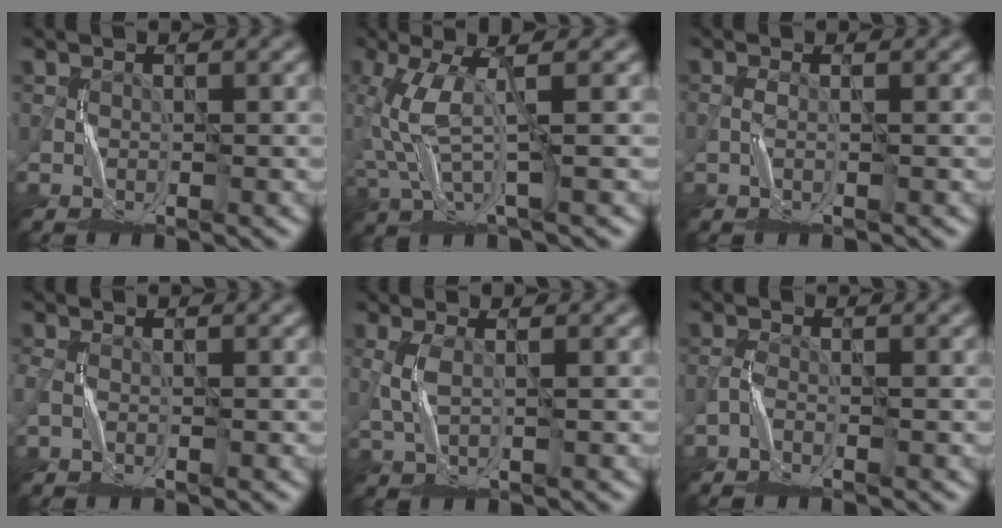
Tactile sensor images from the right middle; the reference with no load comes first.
{"total": 5.3, "force": [0.4, 1.5, 5.0], "torque": [-0.137, -0.003, 0.013]}
{"total": 0.7, "force": [-0.4, -0.1, 0.5], "torque": [-0.015, 0.003, -0.007]}
{"total": 1.1, "force": [-0.5, 0.5, 0.8], "torque": [-0.020, 0.001, -0.011]}
{"total": 1.6, "force": [0.1, 0.4, 1.5], "torque": [-0.041, 0.004, 0.006]}
{"total": 1.1, "force": [-1.0, 0.1, 0.4], "torque": [-0.011, 0.003, -0.023]}